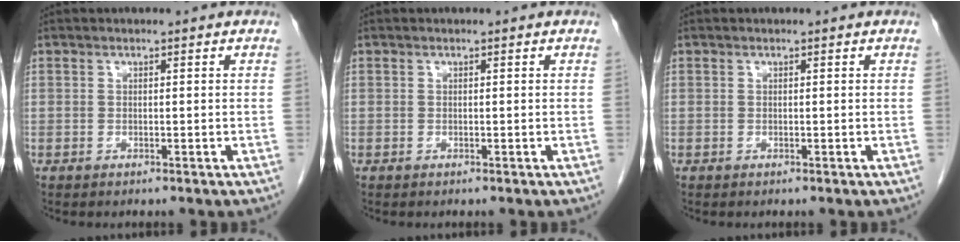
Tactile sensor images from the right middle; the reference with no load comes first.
{"total": 0.0}
{"total": 0.0}